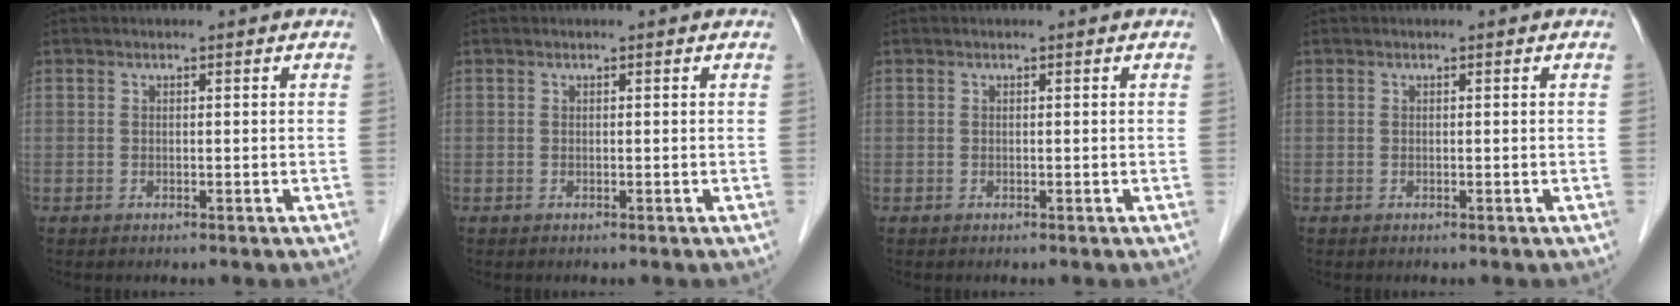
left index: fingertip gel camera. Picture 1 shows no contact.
{"total": 0.0}
{"total": 0.0}
{"total": 0.0}